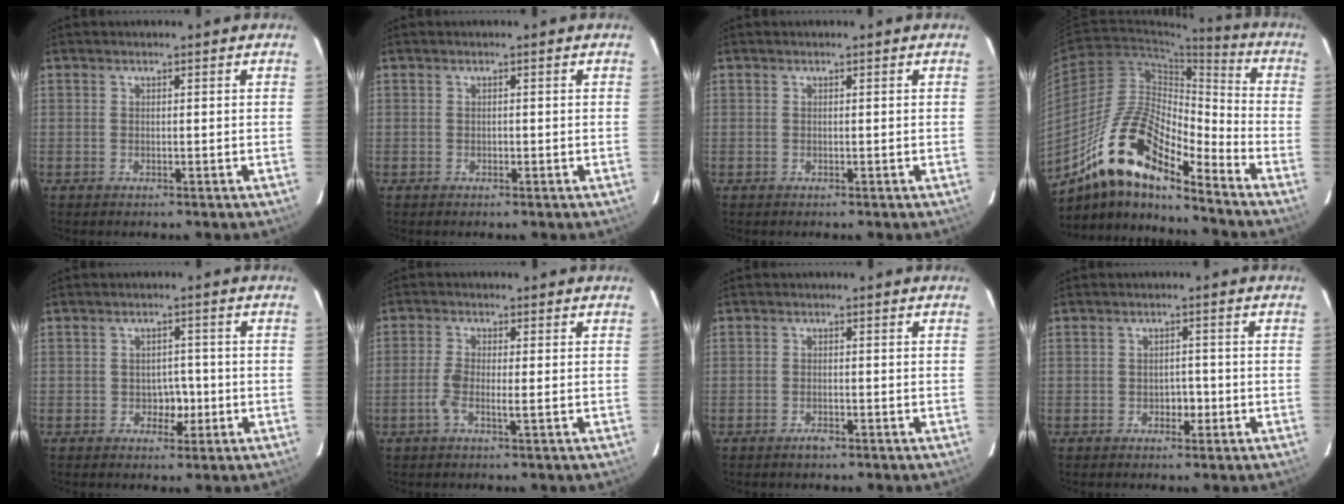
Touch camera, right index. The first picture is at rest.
{"total": 0.0}
{"total": 0.0}
{"total": 15.3, "force": [-10.8, 3.9, 10.1], "torque": [-0.188, 0.025, -0.191]}
{"total": 3.2, "force": [-0.9, 2.2, 2.1], "torque": [-0.022, 0.006, -0.011]}
{"total": 3.3, "force": [-0.7, 0.4, 3.2], "torque": [-0.068, 0.001, -0.016]}
{"total": 1.4, "force": [-1.0, 0.4, 0.9], "torque": [-0.019, -0.001, -0.015]}
{"total": 2.1, "force": [-0.9, 1.3, 1.4], "torque": [-0.015, 0.006, -0.011]}